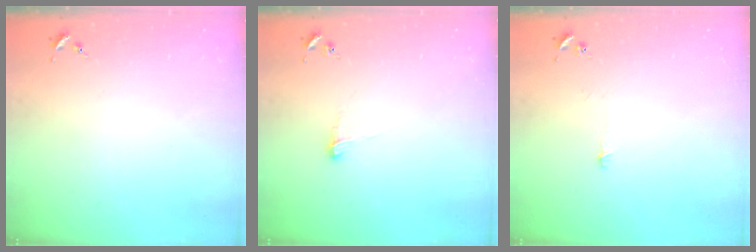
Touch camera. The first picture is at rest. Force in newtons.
{"total": 6.8, "press": 6.8, "slide": 0.7}
{"total": 2.7, "press": 2.6, "slide": 0.3}